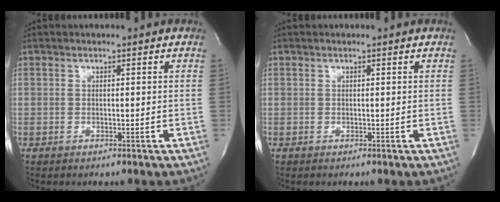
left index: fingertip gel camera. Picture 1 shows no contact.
{"total": 0.0}